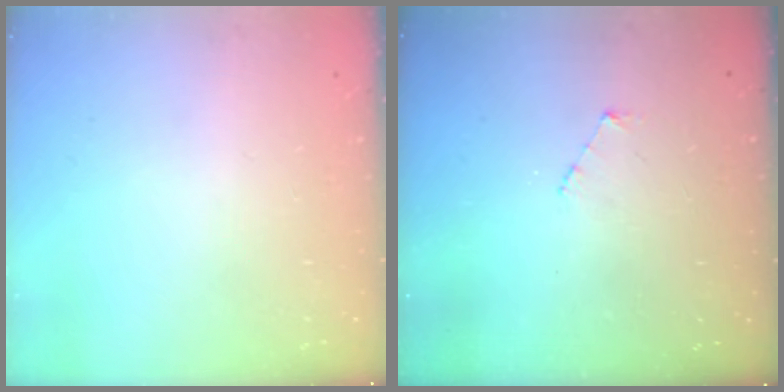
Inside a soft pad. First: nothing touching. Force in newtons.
{"total": 3.0, "press": 3.0, "slide": 0.3}